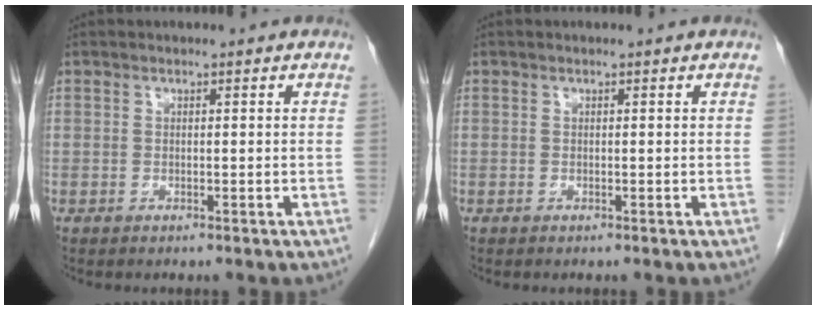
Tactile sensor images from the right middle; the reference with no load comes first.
{"total": 0.0}